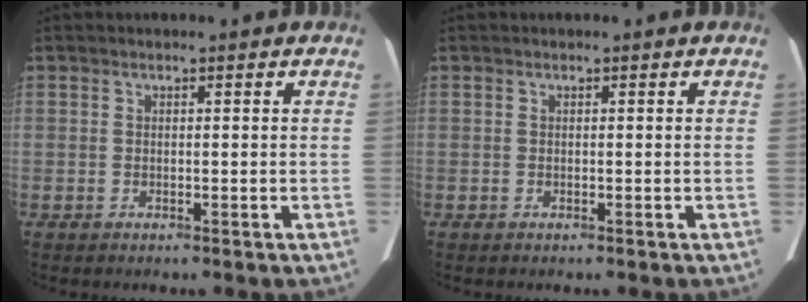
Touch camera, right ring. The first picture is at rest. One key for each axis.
{"total": 0.0}